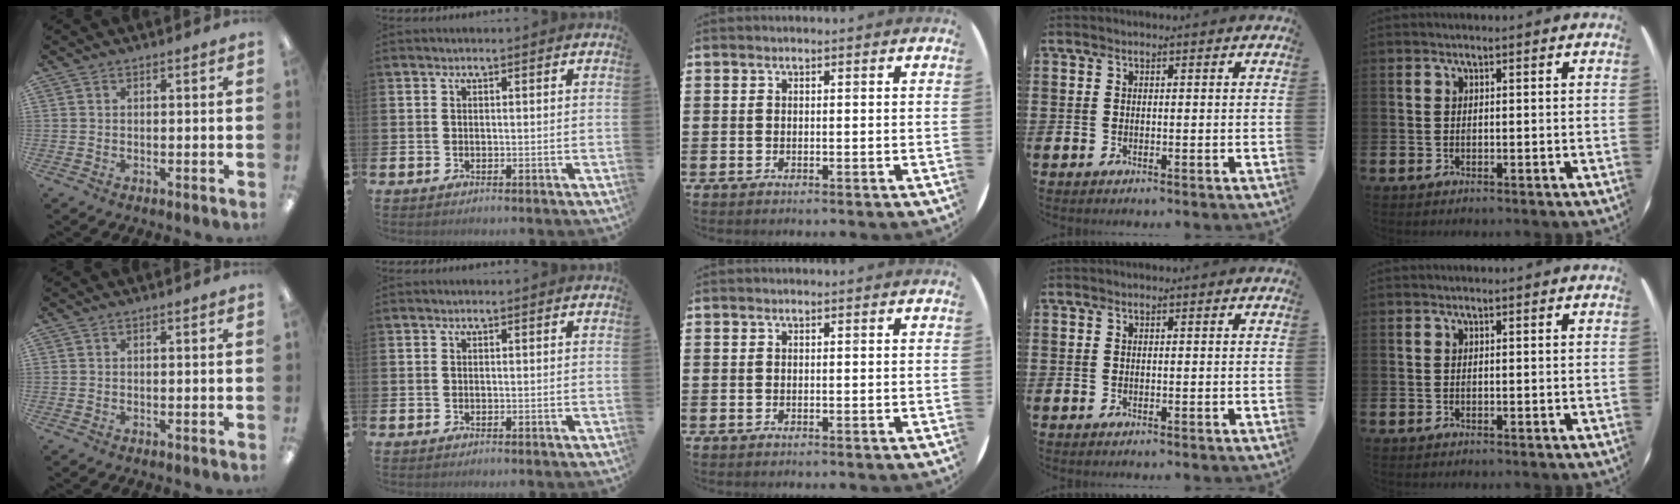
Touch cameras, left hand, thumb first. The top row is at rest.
{}